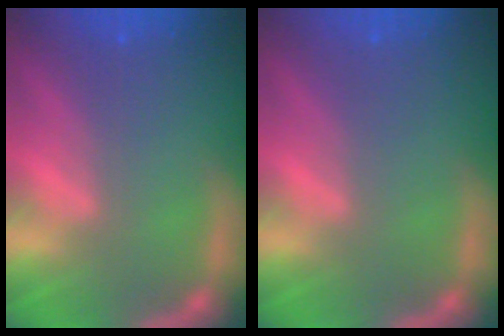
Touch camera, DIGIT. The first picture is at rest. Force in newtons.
{"total": 0.0}